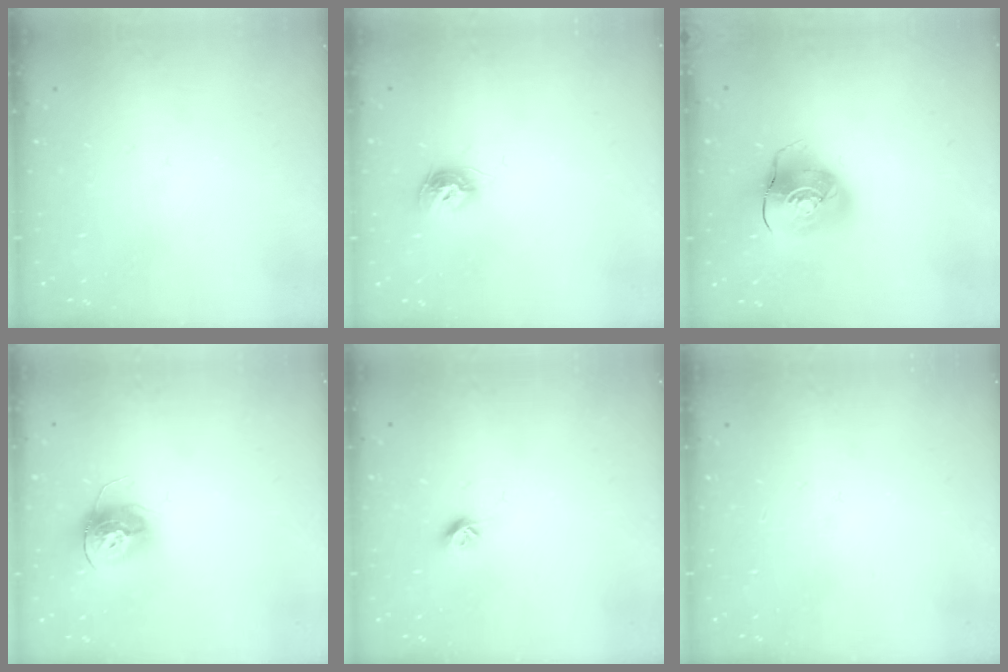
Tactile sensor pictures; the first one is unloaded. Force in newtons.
{"total": 8.3, "press": 8.3, "slide": 0.2}
{"total": 10.8, "press": 10.6, "slide": 1.6}
{"total": 12.8, "press": 12.7, "slide": 1.3}
{"total": 6.0, "press": 6.0, "slide": 0.7}
{"total": 0.0}